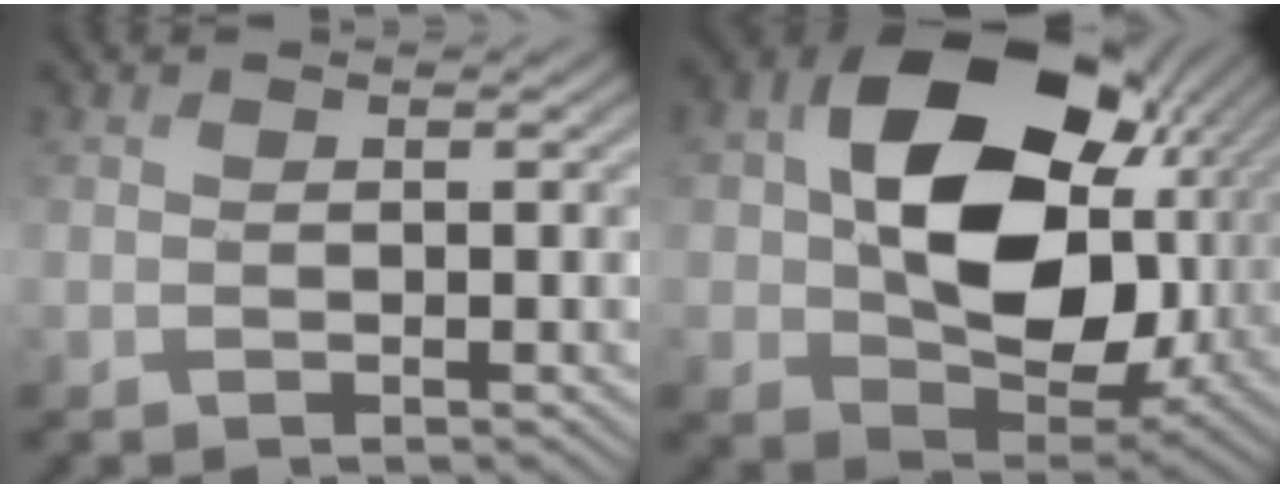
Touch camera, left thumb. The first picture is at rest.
{"total": 17.6, "force": [3.1, 13.1, 11.3], "torque": [-0.203, -0.019, 0.075]}